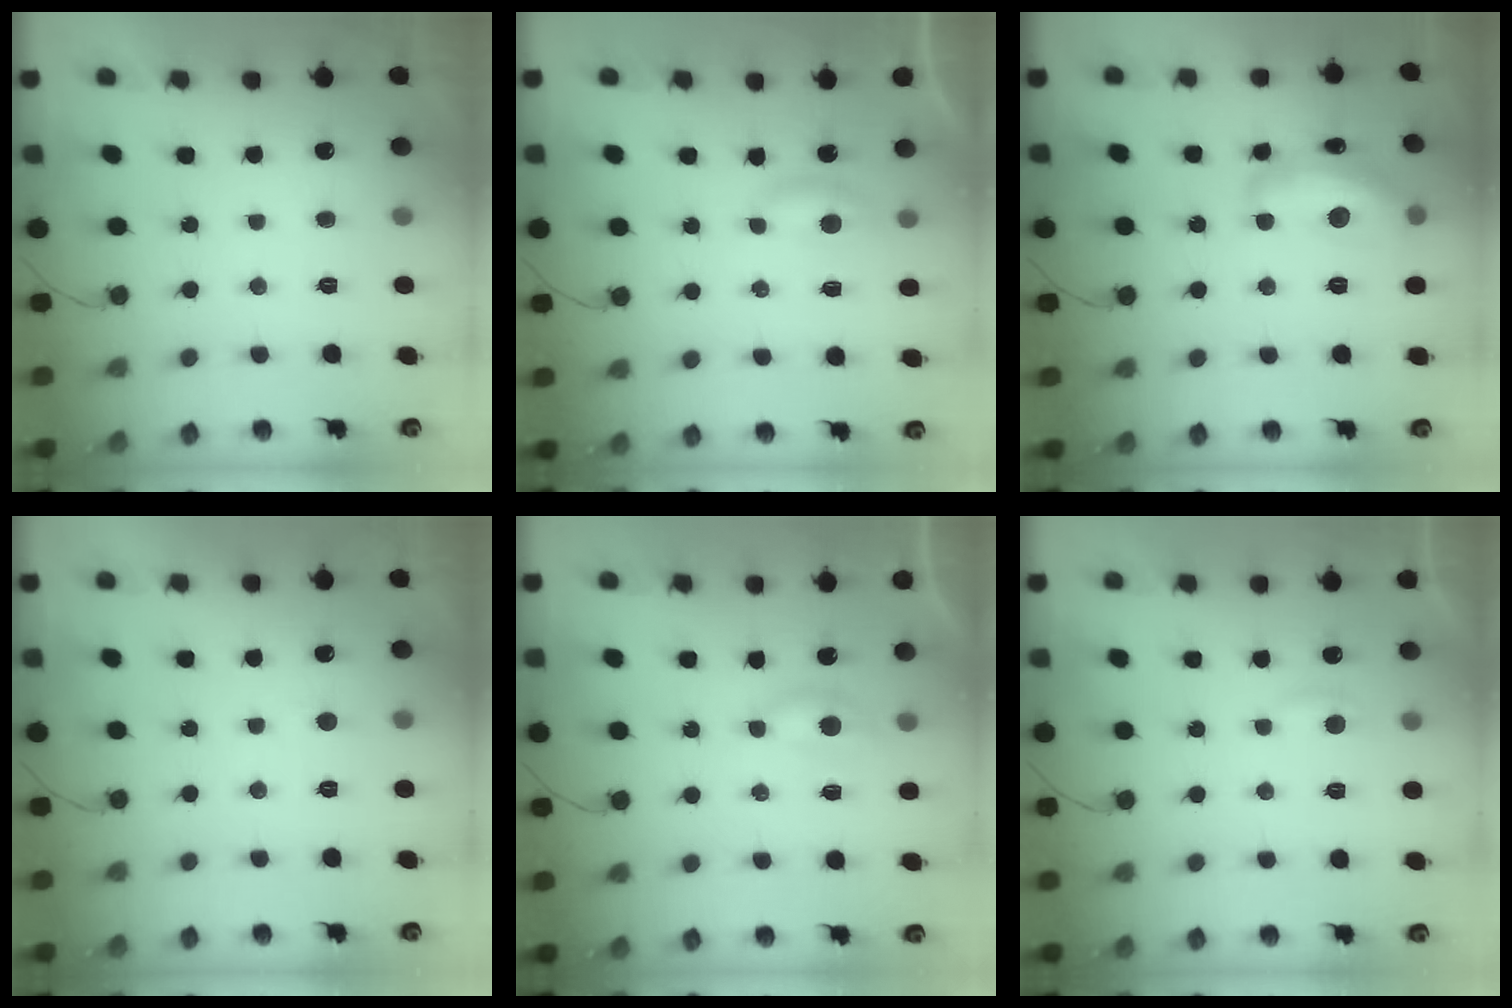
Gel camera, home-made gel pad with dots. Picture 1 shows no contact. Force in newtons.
{"total": 3.5, "press": 3.5, "slide": 0.4}
{"total": 15.2, "press": 15.2, "slide": 0.9}
{"total": 1.6, "press": 1.6, "slide": 0.1}
{"total": 3.1, "press": 3.1, "slide": 0.4}
{"total": 2.8, "press": 2.8, "slide": 0.4}